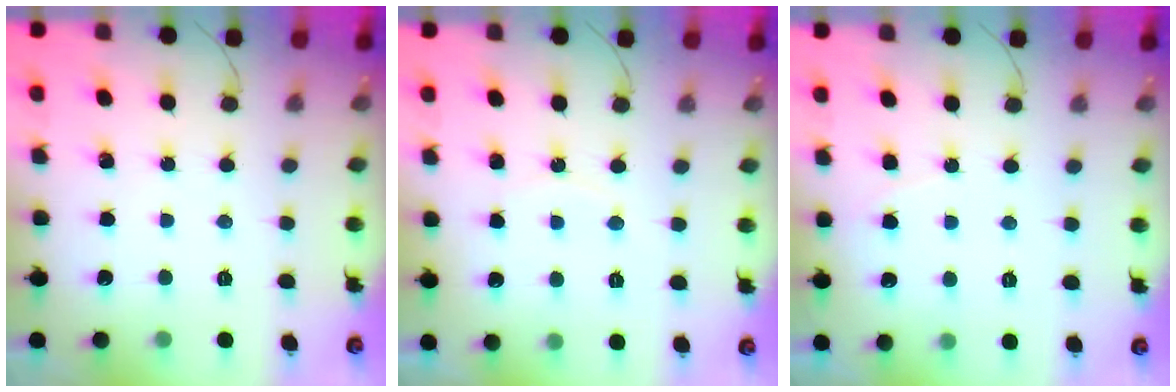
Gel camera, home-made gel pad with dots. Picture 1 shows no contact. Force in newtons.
{"total": 5.8, "press": 5.8, "slide": 0.6}
{"total": 3.8, "press": 3.8, "slide": 0.4}